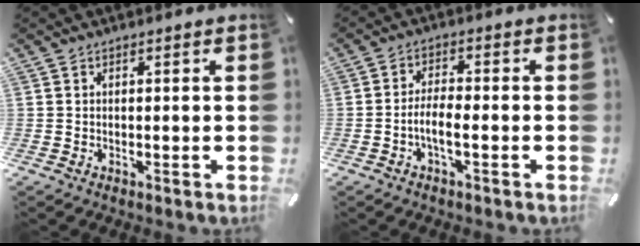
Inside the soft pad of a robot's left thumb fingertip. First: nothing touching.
{"total": 5.4, "force": [-1.9, 1.7, 4.7], "torque": [-0.101, 0.000, -0.039]}